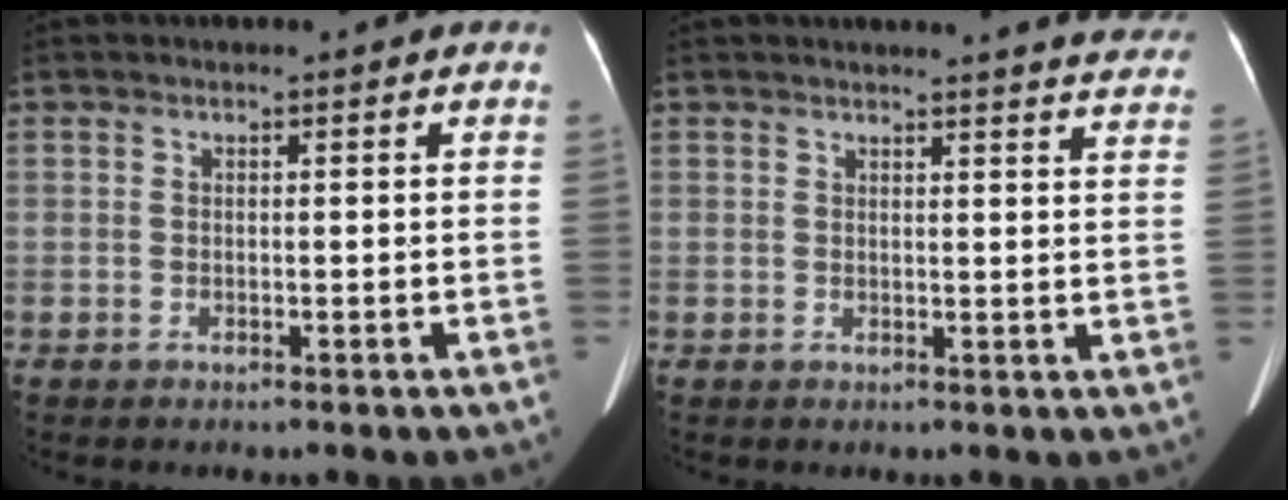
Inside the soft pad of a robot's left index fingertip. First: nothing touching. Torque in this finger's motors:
{"motor_torque": [0.59, -1.55, 0.19, 0.04]}